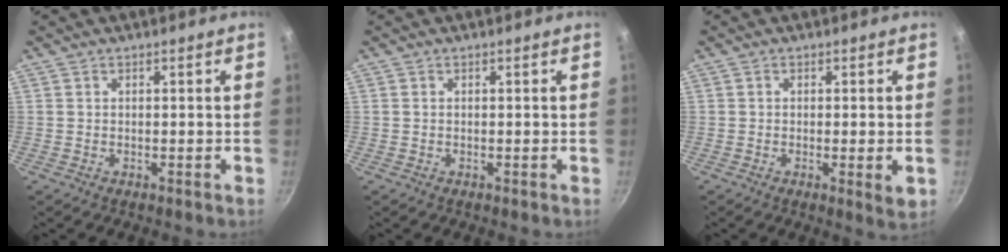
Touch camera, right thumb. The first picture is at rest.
{"total": 0.0}
{"total": 3.4, "force": [-0.6, 0.6, 3.3], "torque": [-0.054, -0.011, -0.010]}